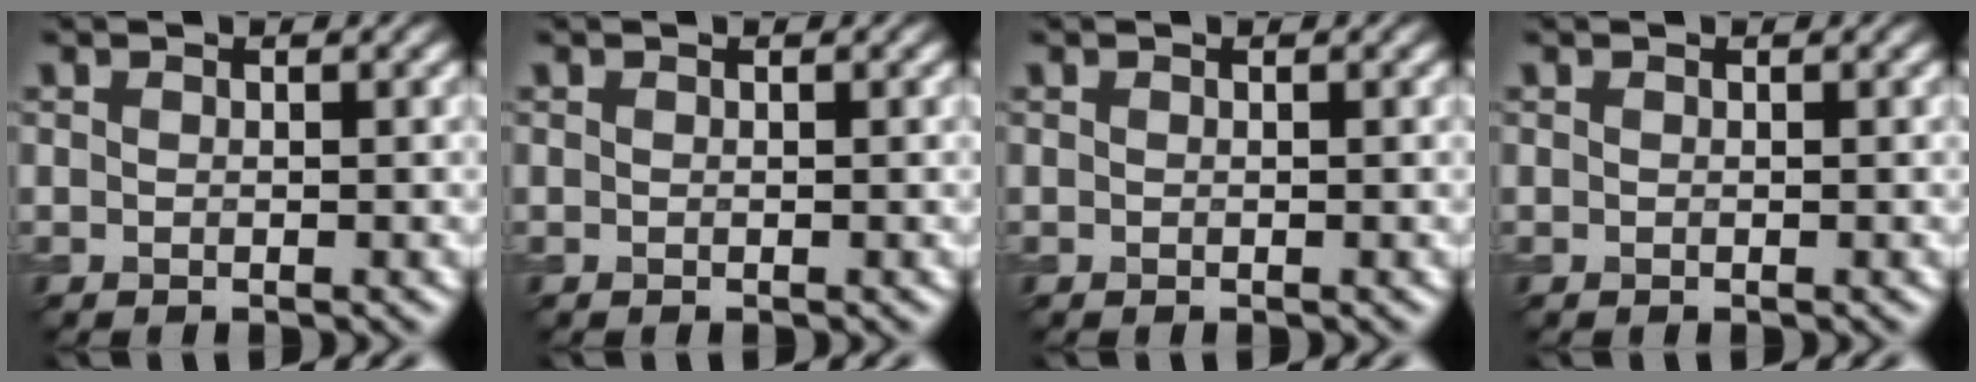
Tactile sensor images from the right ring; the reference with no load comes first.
{"total": 0.0}
{"total": 0.0}
{"total": 0.0}